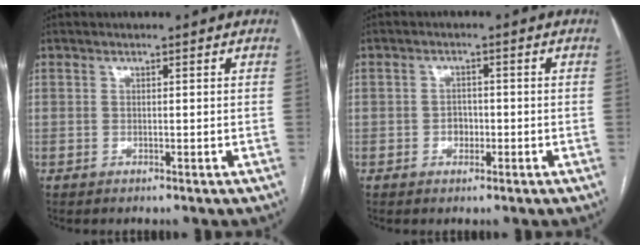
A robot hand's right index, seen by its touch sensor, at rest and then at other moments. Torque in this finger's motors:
{"motor_torque": [0.28, -0.24, 0.14, 0.03]}